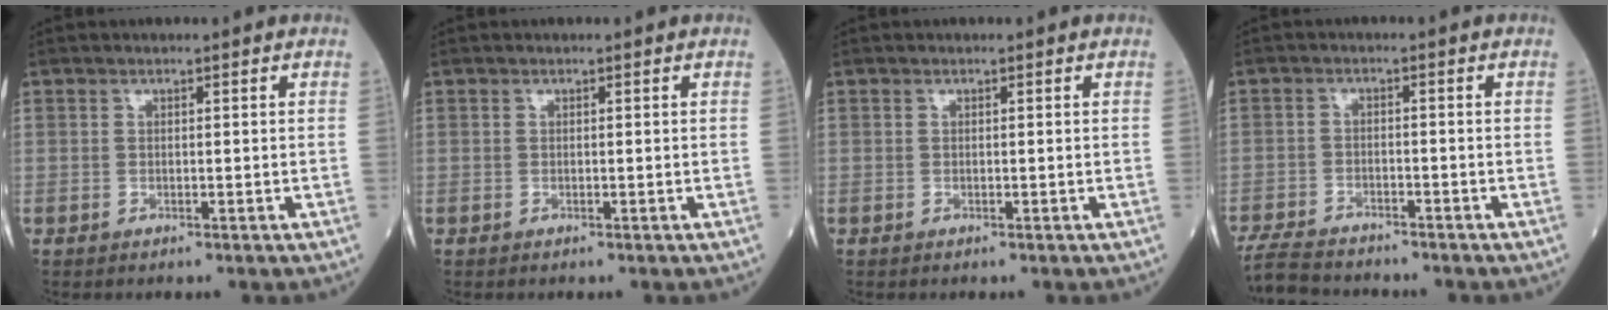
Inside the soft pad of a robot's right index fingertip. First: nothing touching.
{"total": 0.0}
{"total": 0.0}
{"total": 7.8, "force": [-7.3, 1.4, 2.3], "torque": [-0.039, -0.019, -0.126]}